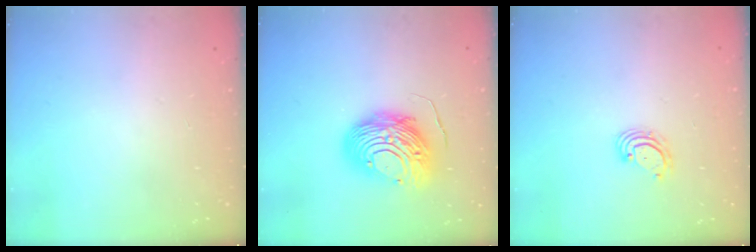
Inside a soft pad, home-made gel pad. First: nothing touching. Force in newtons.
{"total": 12.8, "press": 12.7, "slide": 1.1}
{"total": 2.9, "press": 2.9, "slide": 0.1}